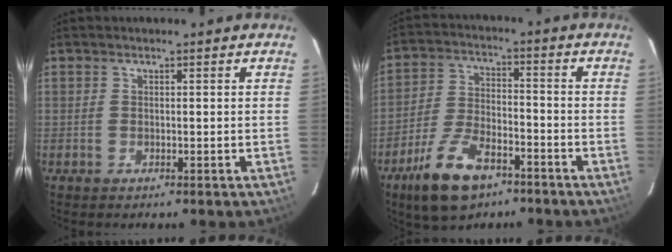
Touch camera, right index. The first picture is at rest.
{"total": 12.9, "force": [-8.3, 5.9, 8.0], "torque": [-0.176, -0.009, -0.148]}